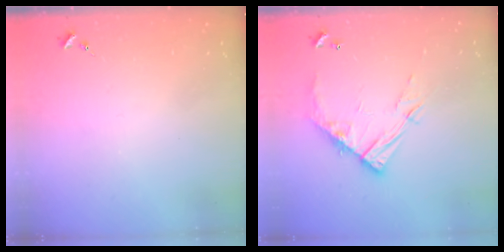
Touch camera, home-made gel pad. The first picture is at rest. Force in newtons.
{"total": 12.4, "press": 12.3, "slide": 1.2}